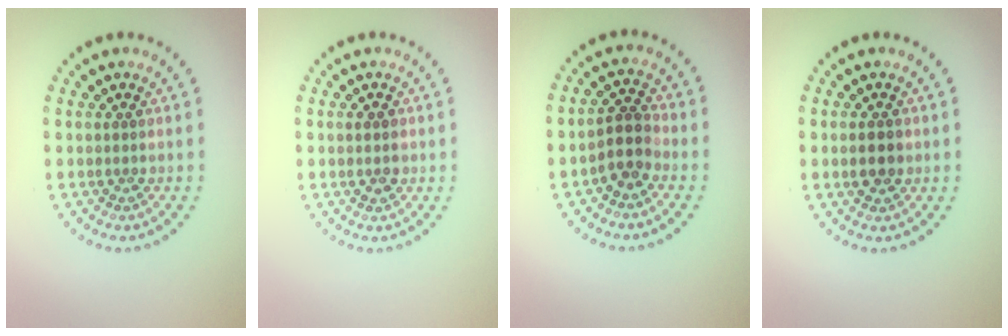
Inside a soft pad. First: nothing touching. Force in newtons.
{"total": 0.9, "press": 0.9, "slide": 0.1}
{"total": 2.6, "press": 2.2, "slide": 1.4}
{"total": 1.9, "press": 1.9, "slide": 0.2}